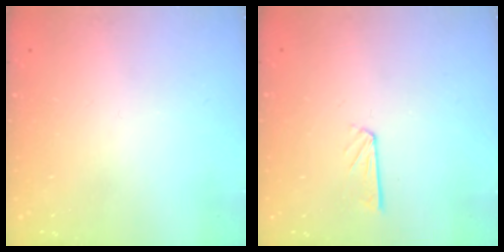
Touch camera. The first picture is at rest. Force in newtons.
{"total": 3.9, "press": 3.9, "slide": 0.3}